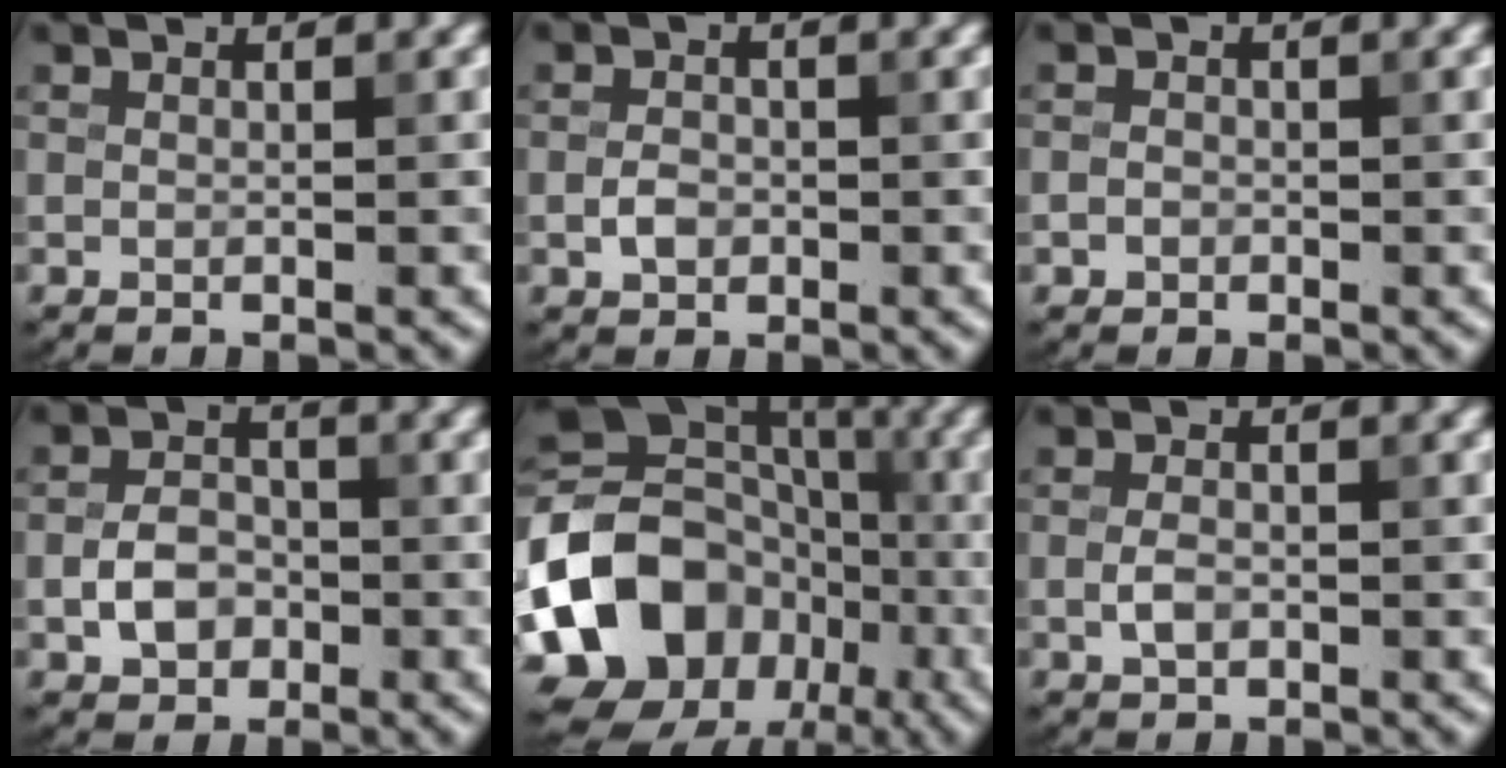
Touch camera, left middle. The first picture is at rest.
{"total": 1.7, "force": [-0.5, 1.2, 1.0], "torque": [-0.018, 0.003, -0.014]}
{"total": 0.9, "force": [-0.4, 0.8, 0.2], "torque": [0.001, -0.002, -0.008]}
{"total": 3.2, "force": [-1.0, 2.4, 1.9], "torque": [-0.029, 0.003, -0.023]}
{"total": 14.4, "force": [-5.2, 11.5, 6.9], "torque": [-0.139, 0.014, -0.101]}
{"total": 1.6, "force": [-0.4, 1.0, 1.2], "torque": [-0.026, 0.001, -0.009]}